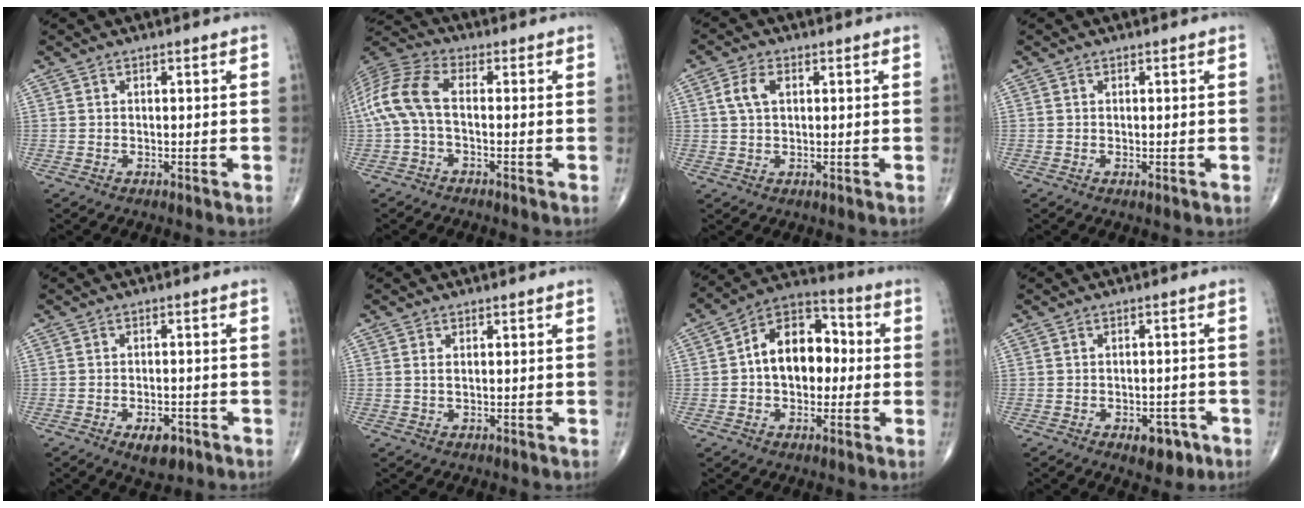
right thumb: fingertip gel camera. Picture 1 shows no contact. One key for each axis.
{"total": 10.1, "fx": -0.8, "fy": 5.0, "fz": 8.8, "tx": -0.204, "ty": 0.031, "tz": -0.024}
{"total": 4.4, "fx": 1.2, "fy": 2.6, "fz": 3.3, "tx": -0.071, "ty": 0.006, "tz": 0.022}
{"total": 0.5, "fx": -0.1, "fy": 0.1, "fz": 0.5, "tx": -0.009, "ty": -0.003, "tz": -0.002}
{"total": 4.8, "fx": -2.6, "fy": 2.3, "fz": 3.2, "tx": -0.039, "ty": 0.008, "tz": -0.035}
{"total": 1.0, "fx": 0.3, "fy": 0.4, "fz": 0.9, "tx": -0.021, "ty": 0.002, "tz": 0.007}
{"total": 13.9, "fx": 0.4, "fy": 9.2, "fz": 10.4, "tx": -0.129, "ty": 0.036, "tz": -0.006}
{"total": 5.1, "fx": -2.6, "fy": 2.8, "fz": 3.3, "tx": -0.022, "ty": 0.012, "tz": -0.029}